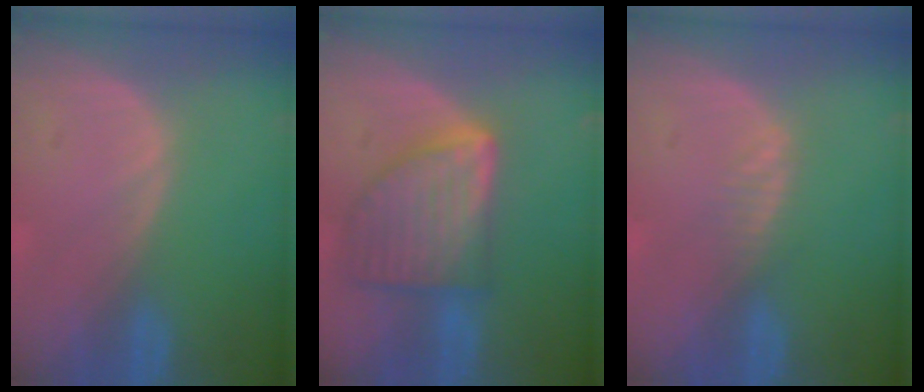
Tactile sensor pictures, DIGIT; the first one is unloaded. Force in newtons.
{"total": 9.2, "press": 9.1, "slide": 0.5}
{"total": 1.6, "press": 1.6, "slide": 0.1}